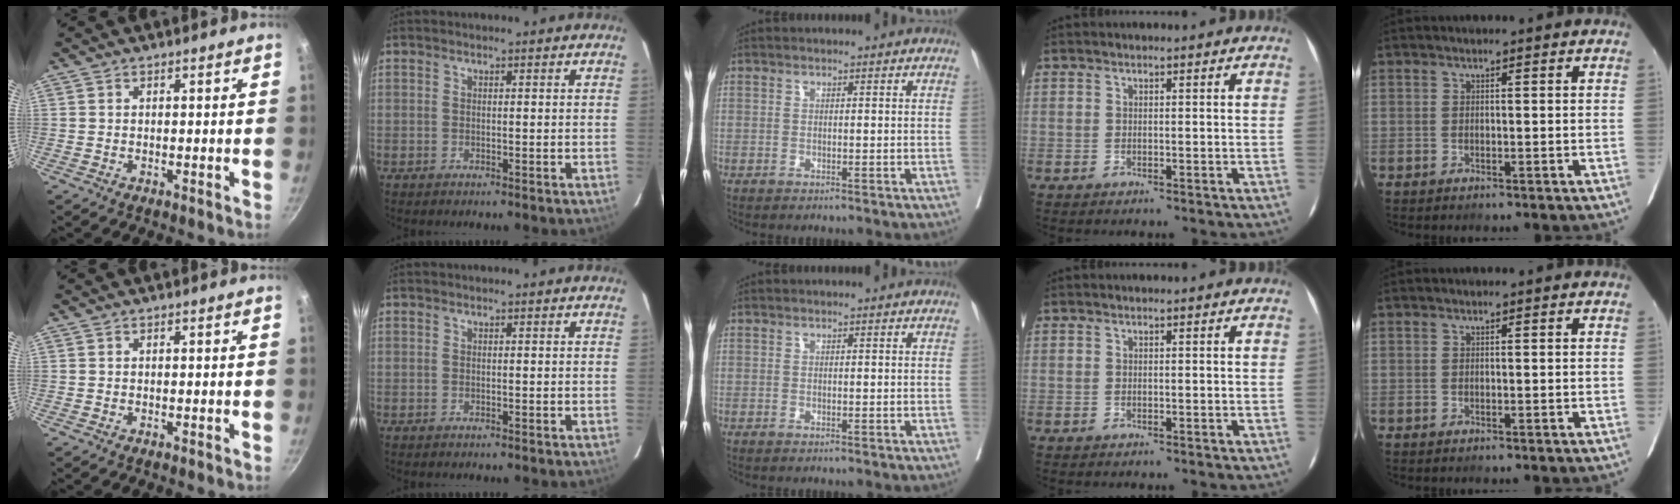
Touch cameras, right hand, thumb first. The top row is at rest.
{}